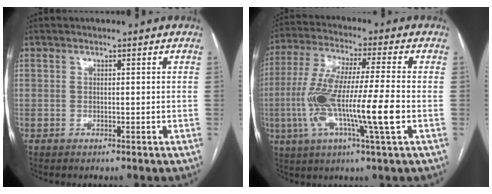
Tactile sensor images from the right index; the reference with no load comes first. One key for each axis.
{"total": 15.4, "fx": -3.3, "fy": 0.3, "fz": 15.1, "tx": -0.300, "ty": -0.011, "tz": -0.068}